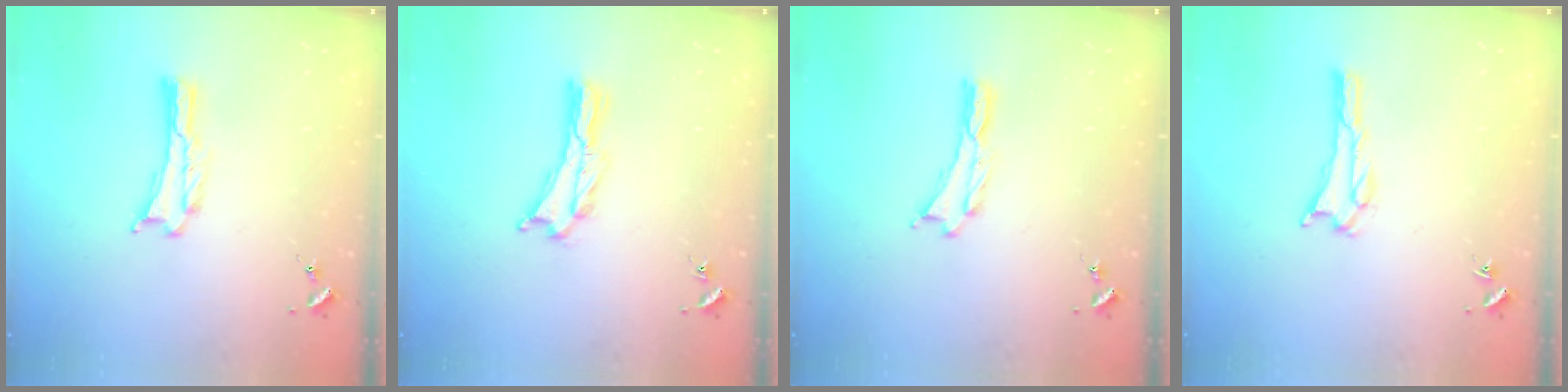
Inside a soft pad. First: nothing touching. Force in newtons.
{"total": 0.7, "press": 0.6, "slide": 0.2}
{"total": 0.0}
{"total": 1.1, "press": 1.0, "slide": 0.1}